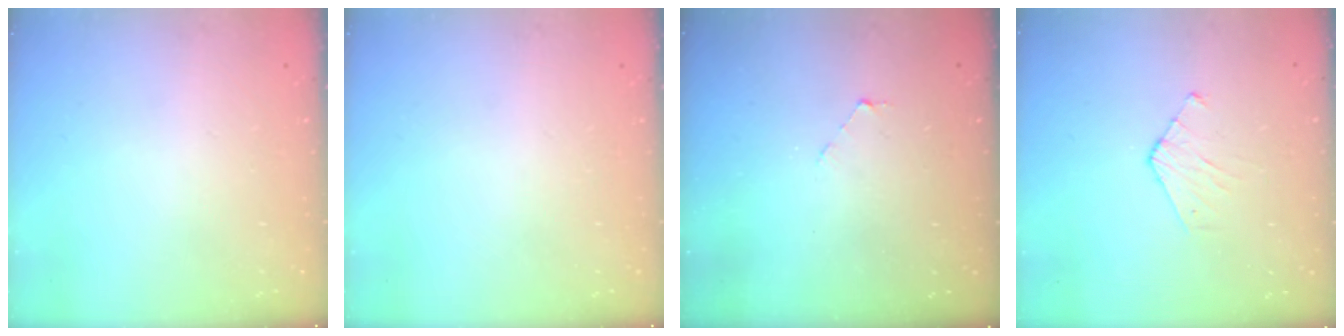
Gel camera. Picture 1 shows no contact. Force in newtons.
{"total": 0.0}
{"total": 2.8, "press": 2.8, "slide": 0.2}
{"total": 4.6, "press": 4.6, "slide": 0.3}